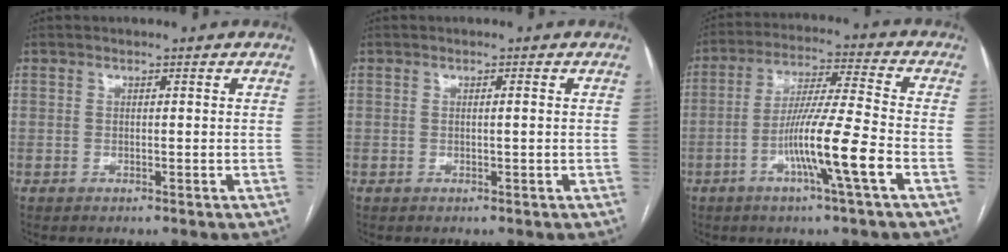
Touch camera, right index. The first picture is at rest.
{"total": 0.8, "force": [0.1, -0.1, 0.8], "torque": [-0.014, 0.000, 0.000]}
{"total": 11.7, "force": [-4.4, -1.0, 10.8], "torque": [-0.199, -0.007, -0.083]}